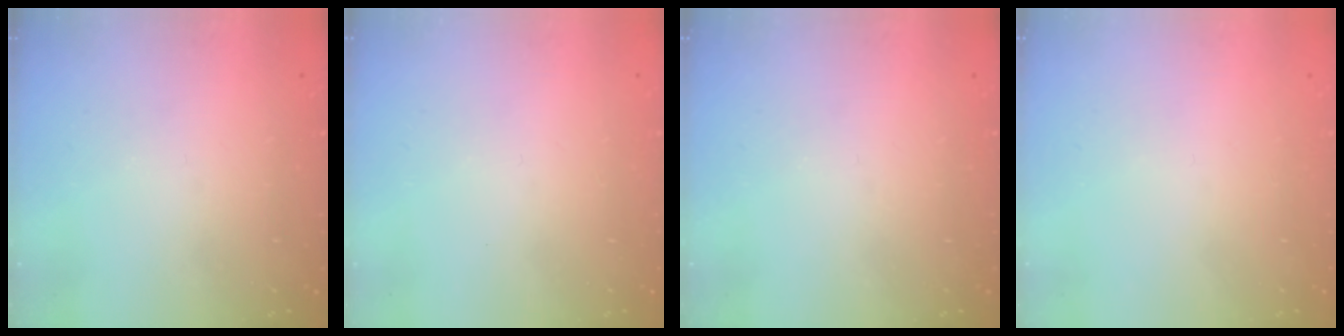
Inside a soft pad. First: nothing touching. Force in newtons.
{"total": 1.6, "press": 1.6, "slide": 0.1}
{"total": 0.0}
{"total": 1.5, "press": 1.5, "slide": 0.1}